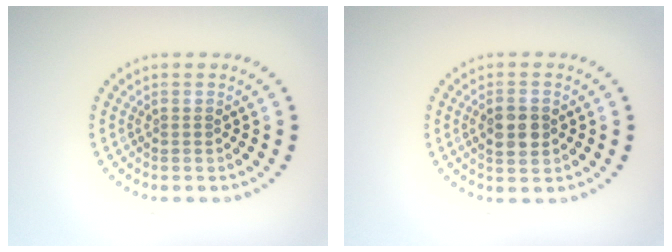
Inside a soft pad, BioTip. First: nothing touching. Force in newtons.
{"total": 2.8, "press": 2.8, "slide": 0.3}